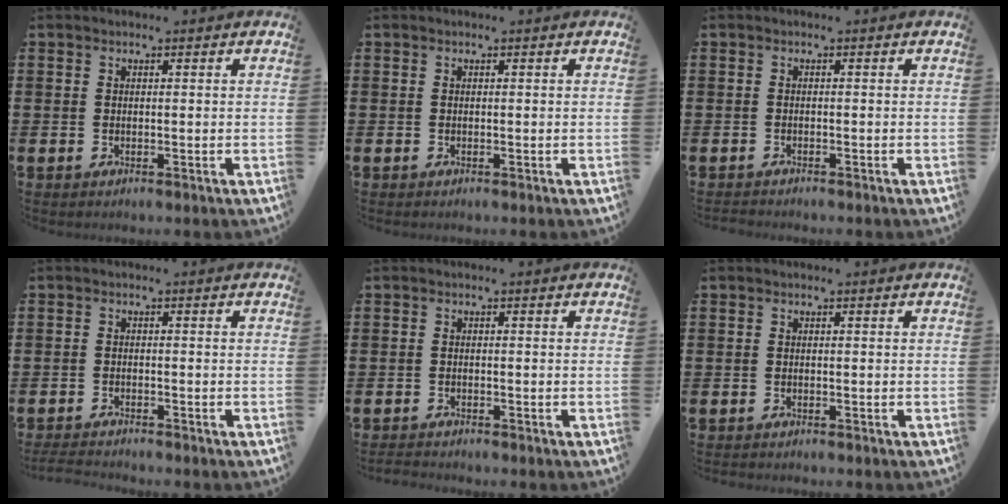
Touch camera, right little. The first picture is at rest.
{"total": 0.5, "force": [0.5, -0.1, -0.1], "torque": [0.003, 0.001, 0.010]}
{"total": 0.0}
{"total": 1.6, "force": [-1.6, 0.0, 0.3], "torque": [-0.007, 0.003, -0.032]}
{"total": 1.0, "force": [-0.9, 0.1, 0.2], "torque": [-0.006, 0.000, -0.019]}
{"total": 0.0}